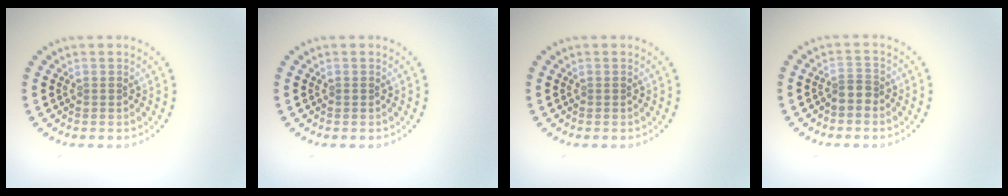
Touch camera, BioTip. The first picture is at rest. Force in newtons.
{"total": 0.0}
{"total": 0.0}
{"total": 1.7, "press": 1.3, "slide": 1.2}